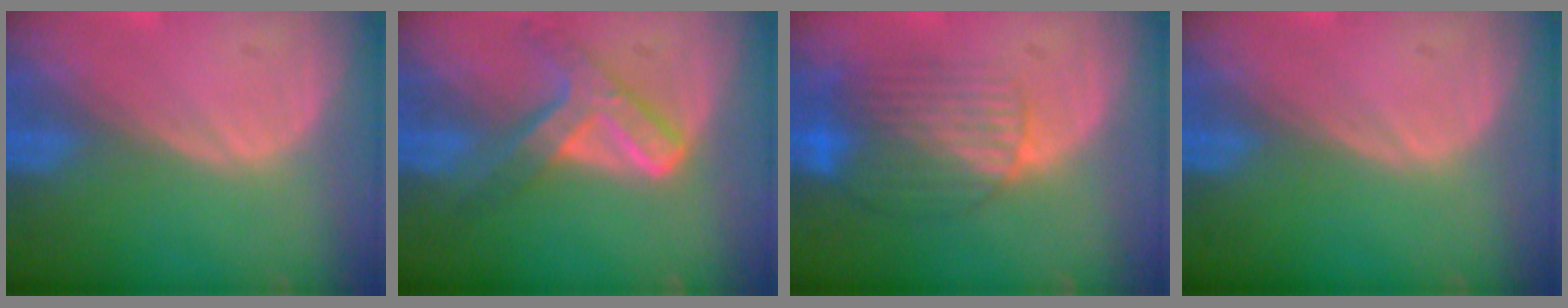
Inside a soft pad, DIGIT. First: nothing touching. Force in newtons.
{"total": 7.2, "press": 6.1, "slide": 3.8}
{"total": 8.5, "press": 7.3, "slide": 4.3}
{"total": 0.0}